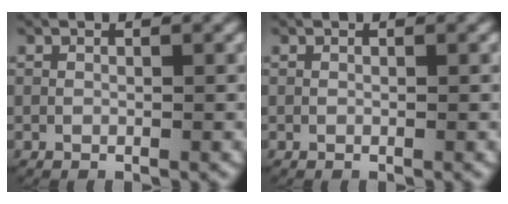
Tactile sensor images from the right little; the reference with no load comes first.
{"total": 0.0}